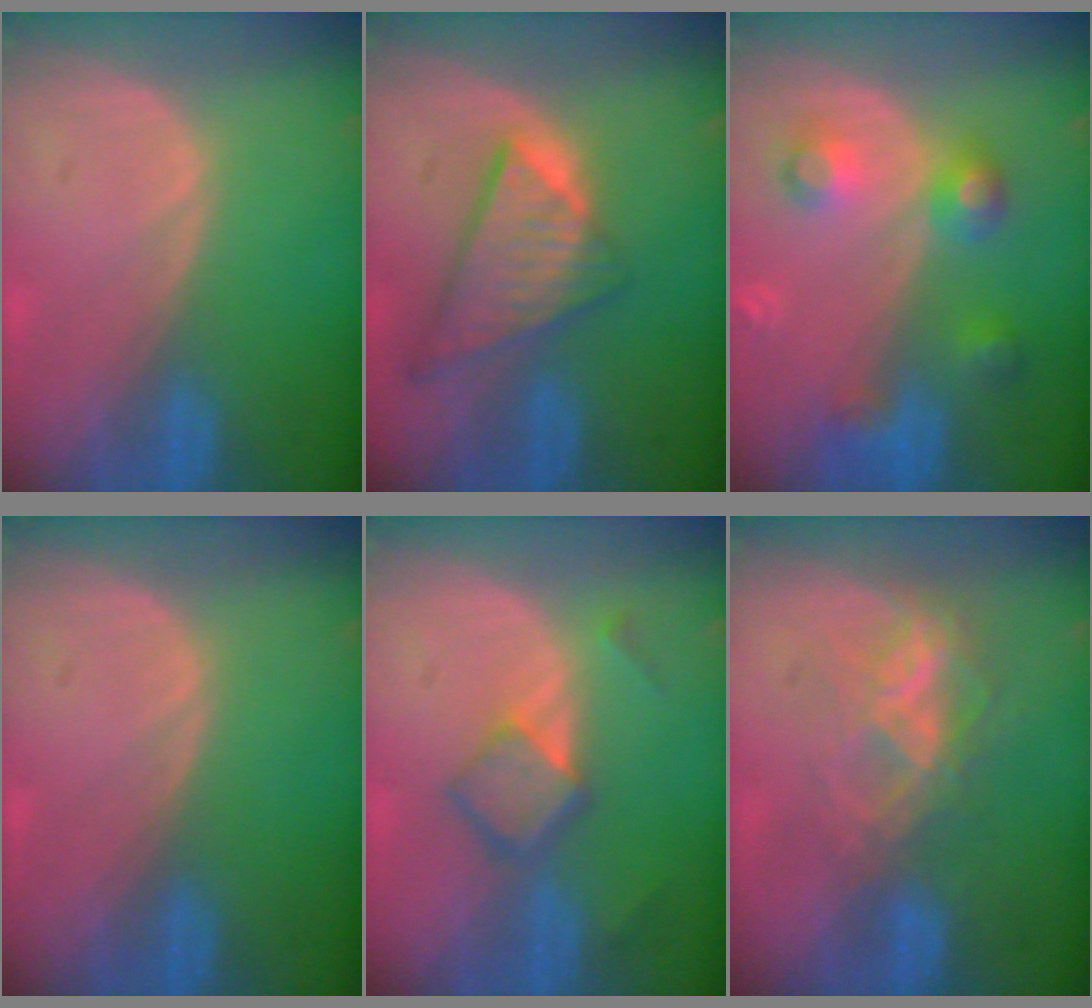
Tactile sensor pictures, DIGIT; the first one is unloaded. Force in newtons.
{"total": 8.6, "press": 7.4, "slide": 4.4}
{"total": 6.1, "press": 6.0, "slide": 0.3}
{"total": 0.0}
{"total": 5.4, "press": 4.7, "slide": 2.7}
{"total": 7.2, "press": 6.1, "slide": 3.8}